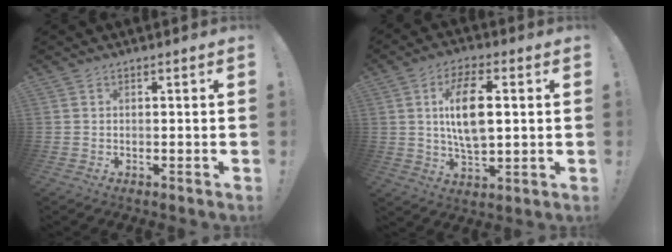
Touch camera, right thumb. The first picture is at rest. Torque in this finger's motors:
{"motor_torque": [2.56, 2.45, 1.84, -0.21, 0.16]}